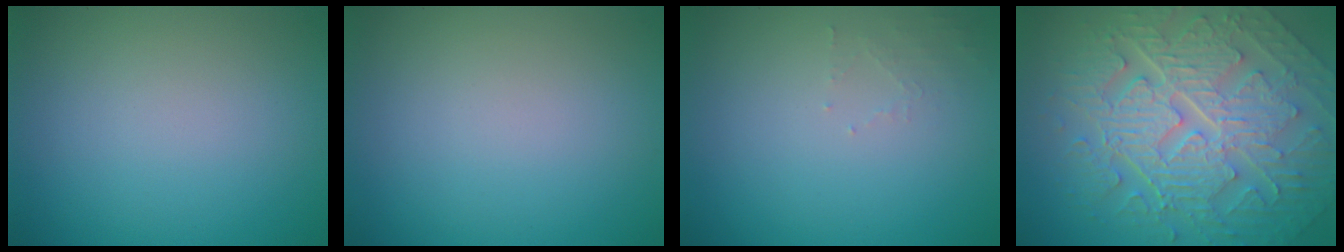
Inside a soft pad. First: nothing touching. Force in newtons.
{"total": 0.0}
{"total": 1.0, "press": 1.0, "slide": 0.2}
{"total": 10.2, "press": 7.0, "slide": 7.5}